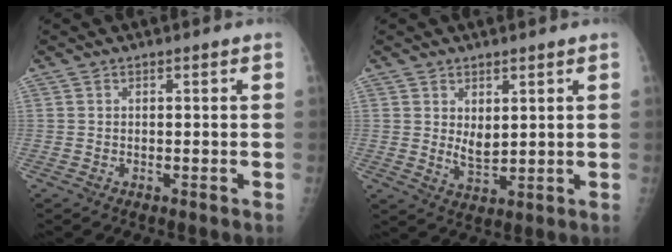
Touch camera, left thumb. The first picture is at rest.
{"total": 4.3, "force": [1.6, 2.4, 3.3], "torque": [-0.048, -0.022, 0.038]}